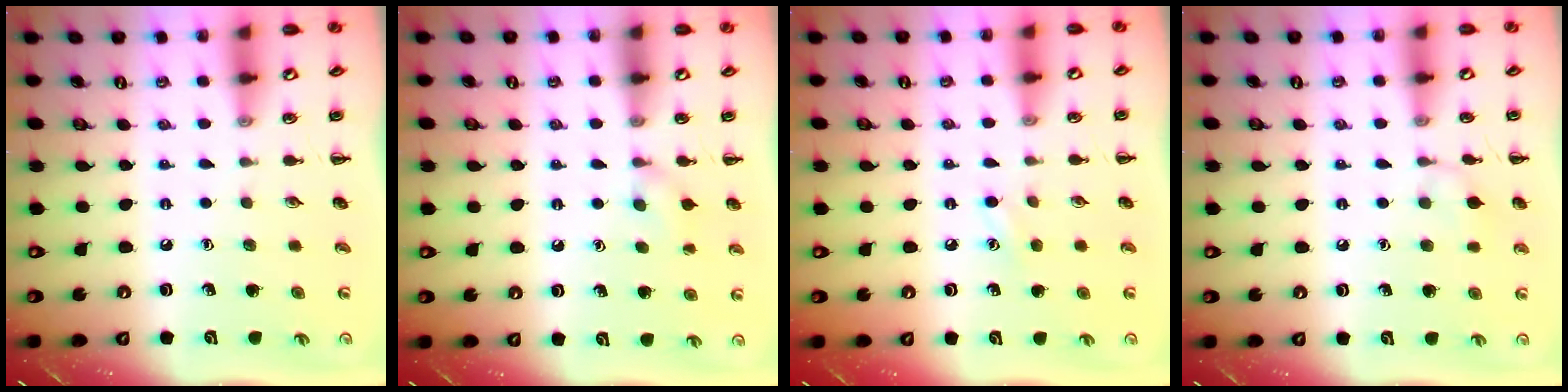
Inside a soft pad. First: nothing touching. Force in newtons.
{"total": 6.7, "press": 6.5, "slide": 1.8}
{"total": 2.4, "press": 2.3, "slide": 0.8}
{"total": 6.9, "press": 6.6, "slide": 2.0}